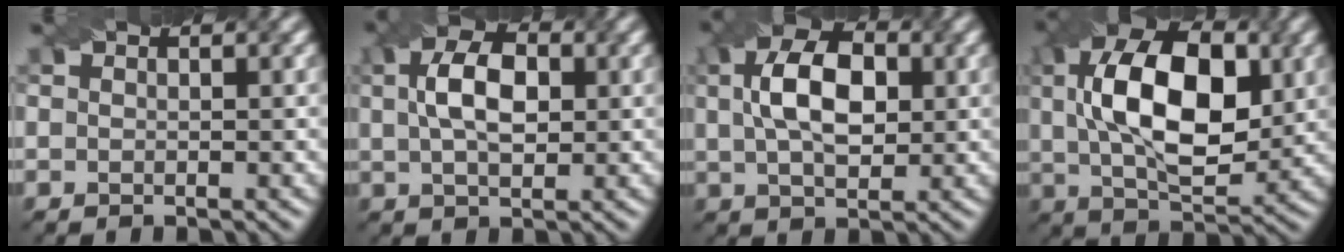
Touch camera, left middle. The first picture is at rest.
{"total": 5.4, "force": [1.0, 3.0, 4.4], "torque": [-0.084, 0.009, 0.015]}
{"total": 7.2, "force": [1.3, 4.1, 5.7], "torque": [-0.109, 0.016, 0.019]}
{"total": 12.6, "force": [2.0, 6.7, 10.6], "torque": [-0.182, 0.013, 0.032]}